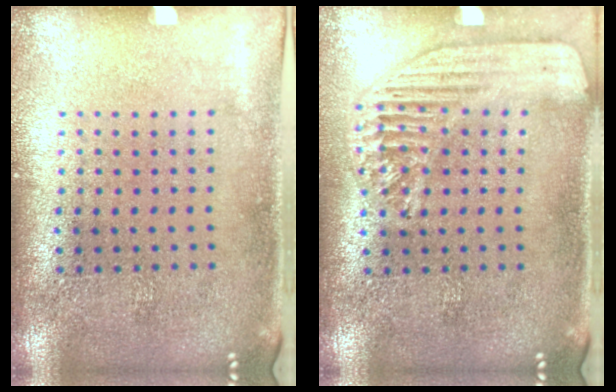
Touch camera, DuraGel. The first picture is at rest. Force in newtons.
{"total": 1.6, "press": 1.5, "slide": 0.6}